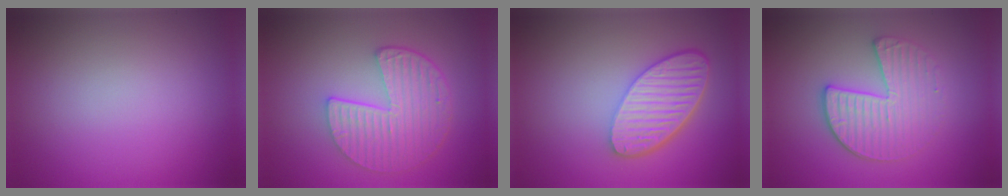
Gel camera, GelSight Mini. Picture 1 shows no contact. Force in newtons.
{"total": 5.8, "press": 4.2, "slide": 4.0}
{"total": 5.9, "press": 4.5, "slide": 3.8}
{"total": 3.7, "press": 3.5, "slide": 1.3}